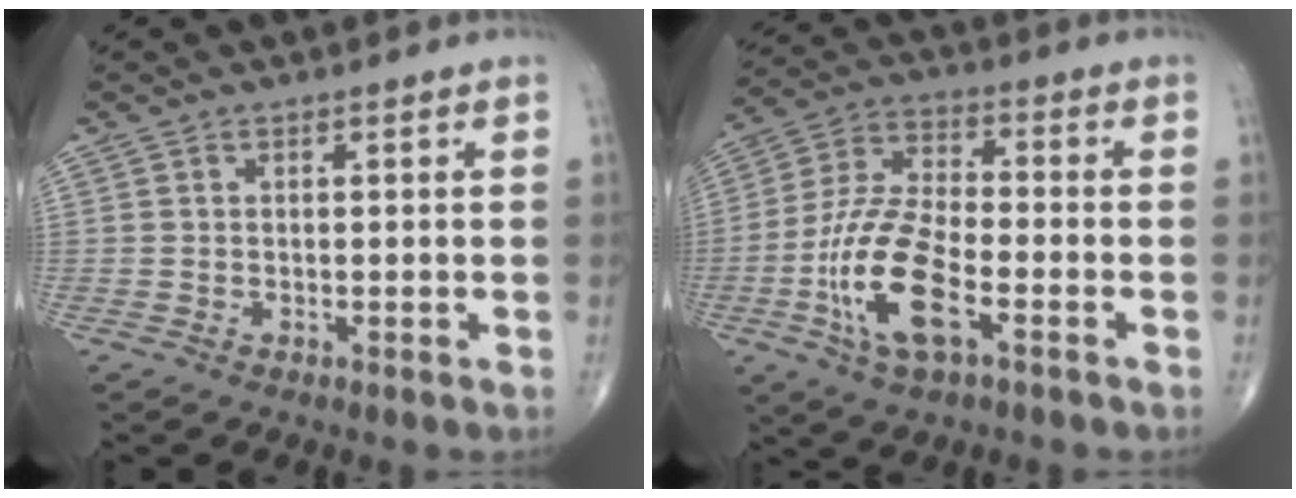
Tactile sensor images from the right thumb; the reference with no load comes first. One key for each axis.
{"total": 15.0, "fx": -5.3, "fy": 6.2, "fz": 12.6, "tx": -0.257, "ty": 0.024, "tz": -0.101}